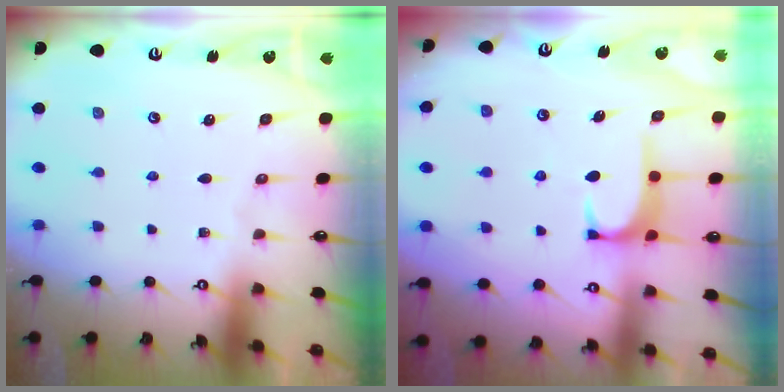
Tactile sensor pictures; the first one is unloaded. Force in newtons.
{"total": 0.9, "press": 0.6, "slide": 0.6}